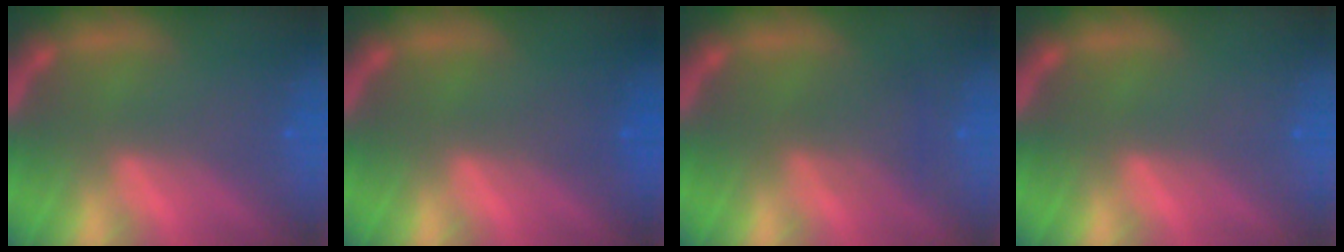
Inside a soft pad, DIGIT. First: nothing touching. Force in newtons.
{"total": 1.0}
{"total": 2.5}
{"total": 0.0}